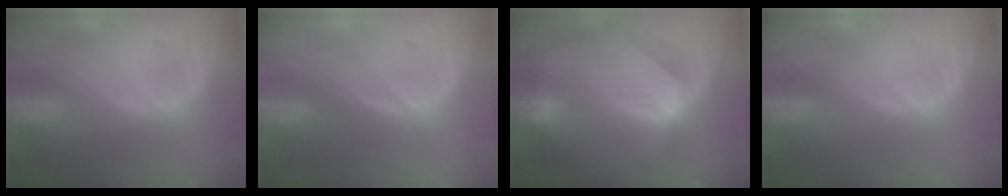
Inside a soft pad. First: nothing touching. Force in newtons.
{"total": 0.0}
{"total": 8.7, "press": 7.9, "slide": 3.7}
{"total": 0.0}